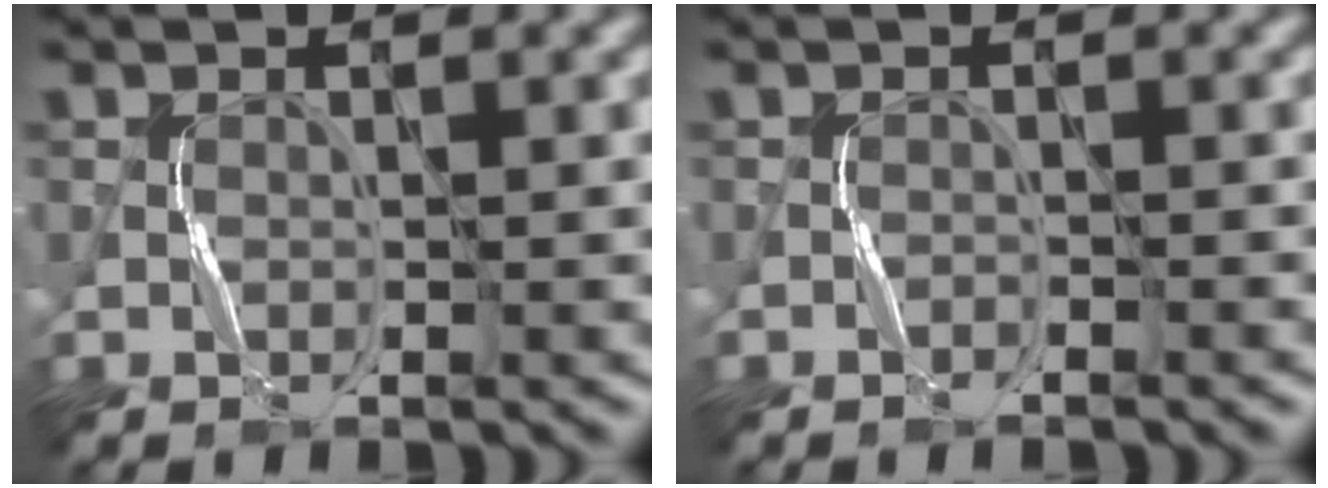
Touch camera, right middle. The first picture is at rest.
{"total": 0.7, "force": [-0.6, 0.0, 0.1], "torque": [-0.006, 0.001, -0.010]}